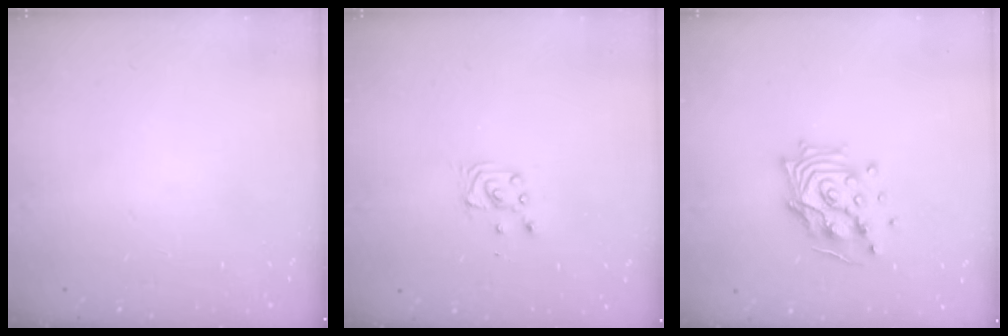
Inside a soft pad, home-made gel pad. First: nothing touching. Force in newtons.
{"total": 2.9, "press": 2.9, "slide": 0.4}
{"total": 13.8, "press": 13.6, "slide": 2.0}